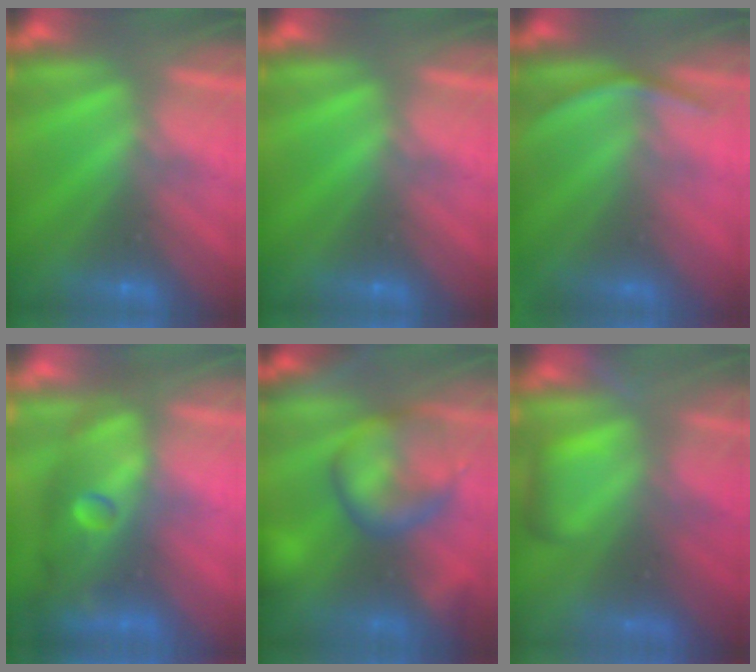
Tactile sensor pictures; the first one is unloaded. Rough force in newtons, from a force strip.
{"total": 0.0}
{"total": 2.8}
{"total": 7.9}
{"total": 5.8}
{"total": 7.4}